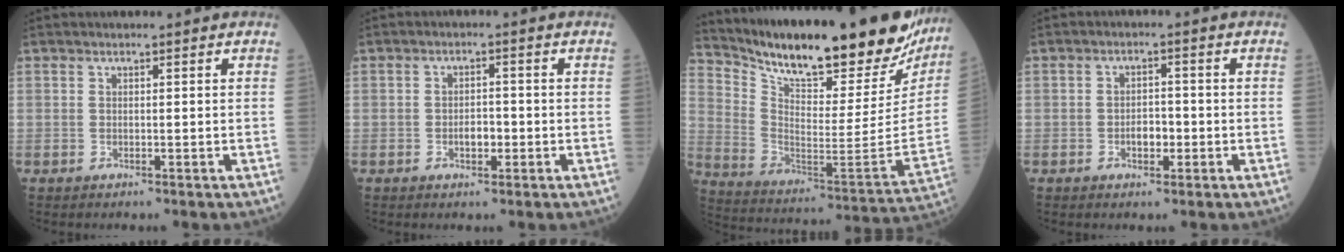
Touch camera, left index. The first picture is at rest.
{"total": 2.4, "force": [-1.0, 1.2, 1.9], "torque": [-0.028, 0.001, -0.016]}
{"total": 29.8, "force": [25.3, 6.3, 14.5], "torque": [-0.248, -0.067, 0.357]}
{"total": 2.7, "force": [-1.1, 1.5, 2.0], "torque": [-0.029, 0.002, -0.018]}